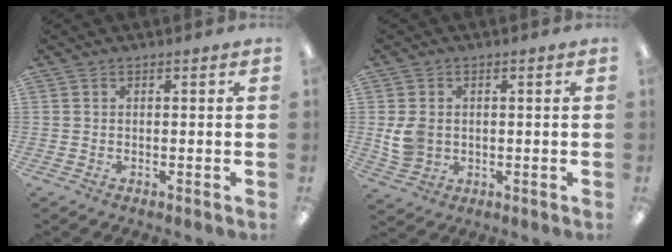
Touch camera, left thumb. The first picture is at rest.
{"total": 5.9, "force": [0.2, 5.1, 2.9], "torque": [-0.061, 0.005, 0.005]}